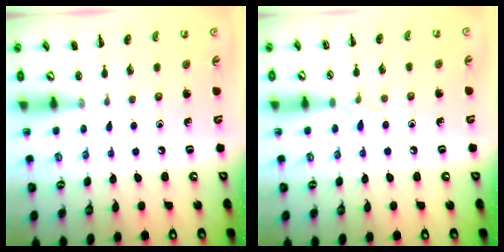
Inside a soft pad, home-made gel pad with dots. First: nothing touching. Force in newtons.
{"total": 4.9, "press": 4.5, "slide": 1.8}